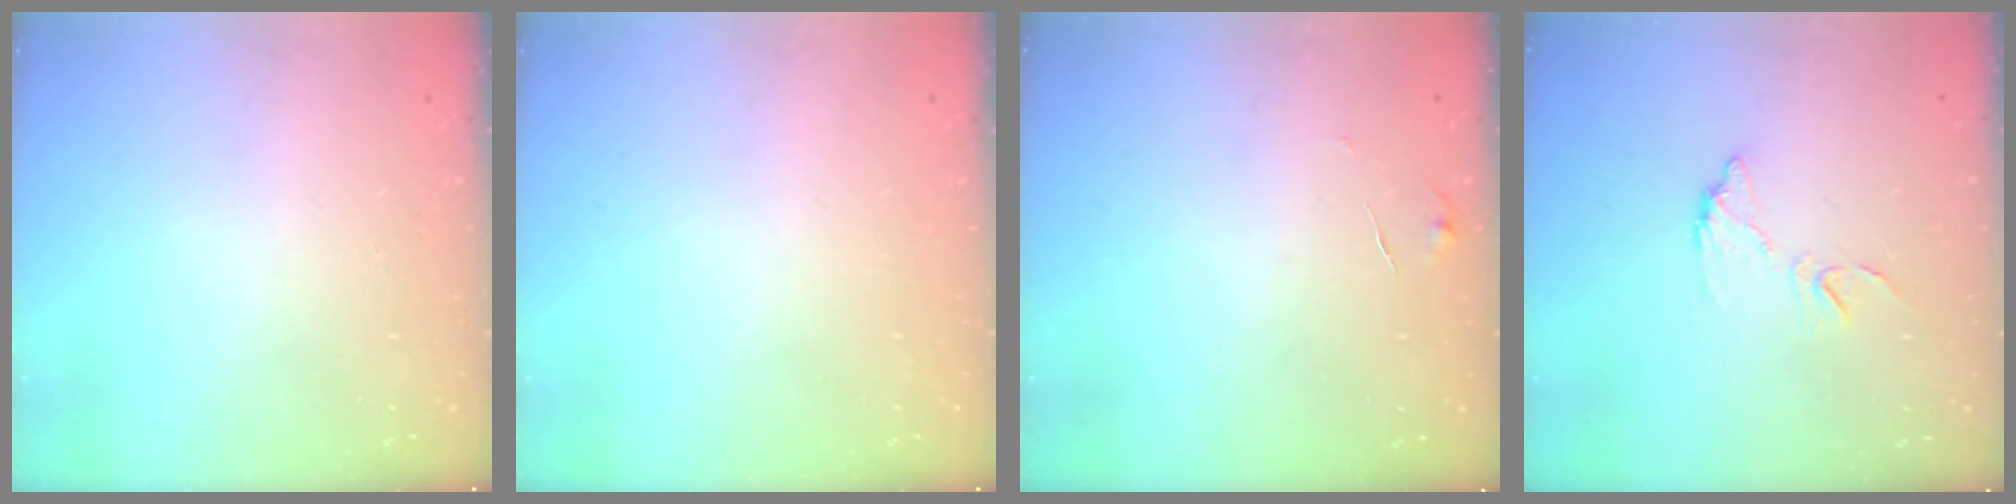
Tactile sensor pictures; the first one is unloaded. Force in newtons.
{"total": 0.0}
{"total": 5.4, "press": 5.4, "slide": 0.3}
{"total": 7.6, "press": 7.6, "slide": 0.1}